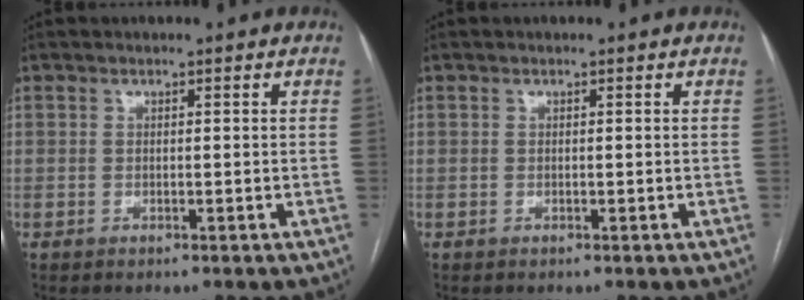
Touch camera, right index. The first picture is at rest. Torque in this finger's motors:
{"motor_torque": [0.00, 0.00, 0.00, 0.00]}